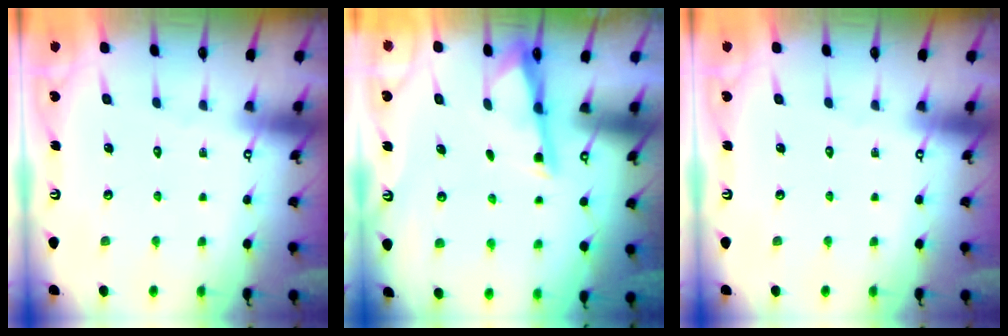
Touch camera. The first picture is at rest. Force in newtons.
{"total": 3.9, "press": 3.7, "slide": 1.1}
{"total": 0.0}